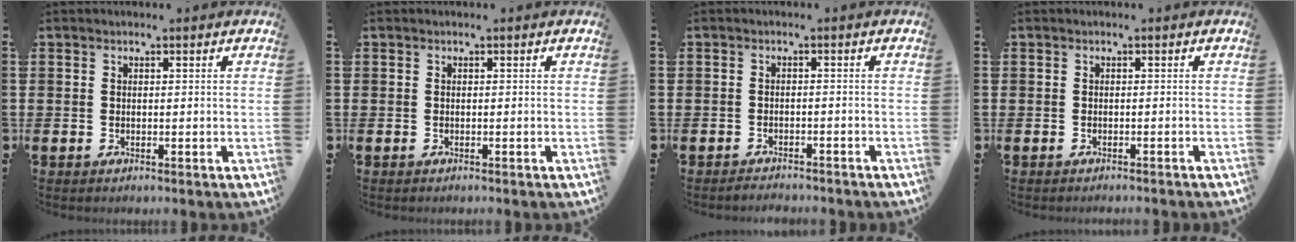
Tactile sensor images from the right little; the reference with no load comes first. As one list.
[{"total": 0.0}, {"total": 1.4, "force": [-1.4, 0.0, -0.1], "torque": [-0.003, 0.003, -0.029]}, {"total": 0.5, "force": [-0.5, -0.1, 0.0], "torque": [0.000, -0.002, -0.011]}]